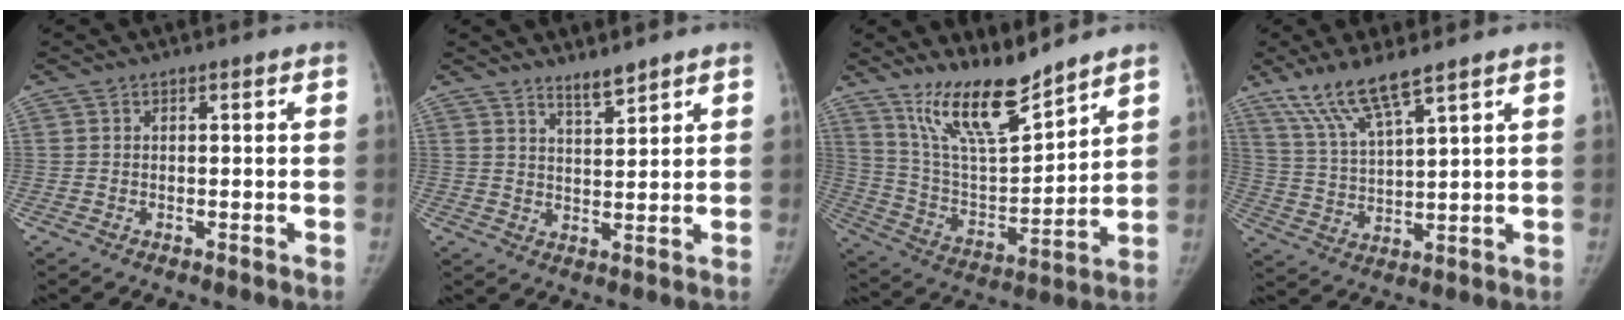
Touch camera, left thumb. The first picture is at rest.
{"total": 3.6, "force": [3.3, 0.5, 1.4], "torque": [-0.014, -0.029, 0.059]}
{"total": 15.2, "force": [12.3, 3.3, 8.3], "torque": [-0.121, -0.078, 0.235]}
{"total": 9.7, "force": [7.1, 1.3, 6.4], "torque": [-0.130, -0.031, 0.152]}